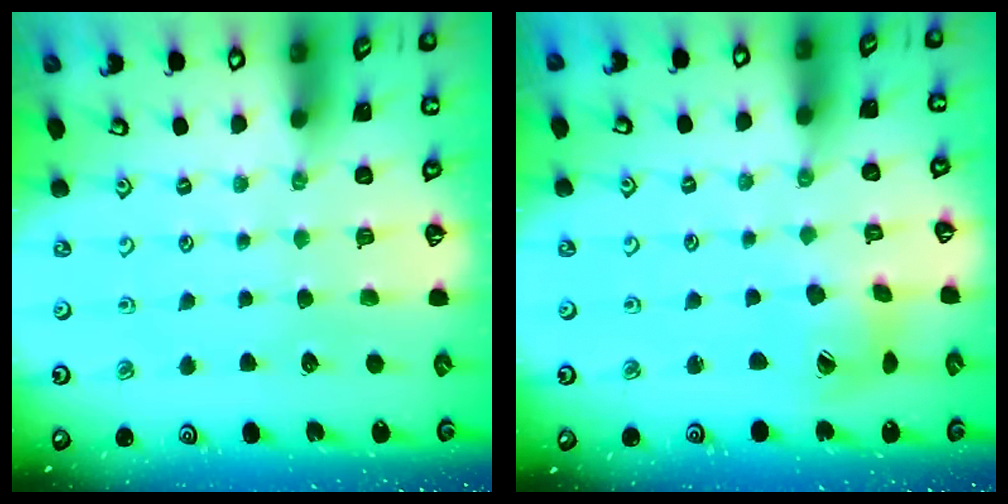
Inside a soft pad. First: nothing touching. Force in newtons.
{"total": 7.9, "press": 7.8, "slide": 0.9}